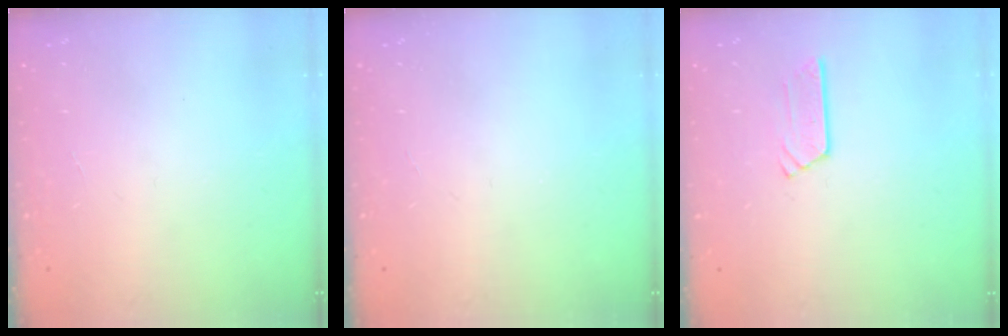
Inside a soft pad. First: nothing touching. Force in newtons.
{"total": 0.0}
{"total": 3.6, "press": 3.6, "slide": 0.4}